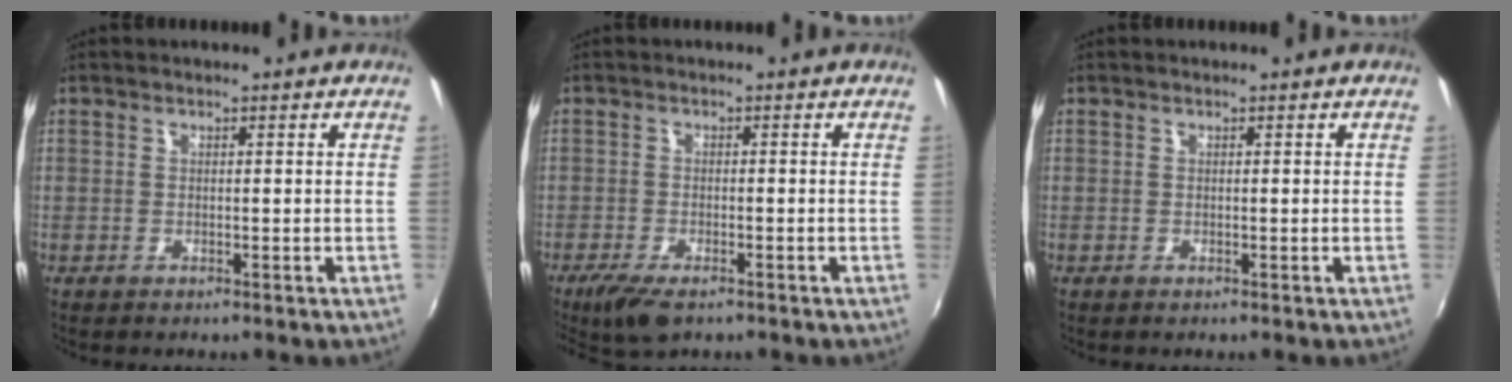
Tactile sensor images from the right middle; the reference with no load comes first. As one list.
[{"total": 6.1, "force": [-4.3, 2.1, 3.9], "torque": [-0.094, -0.023, -0.077]}, {"total": 0.0}]